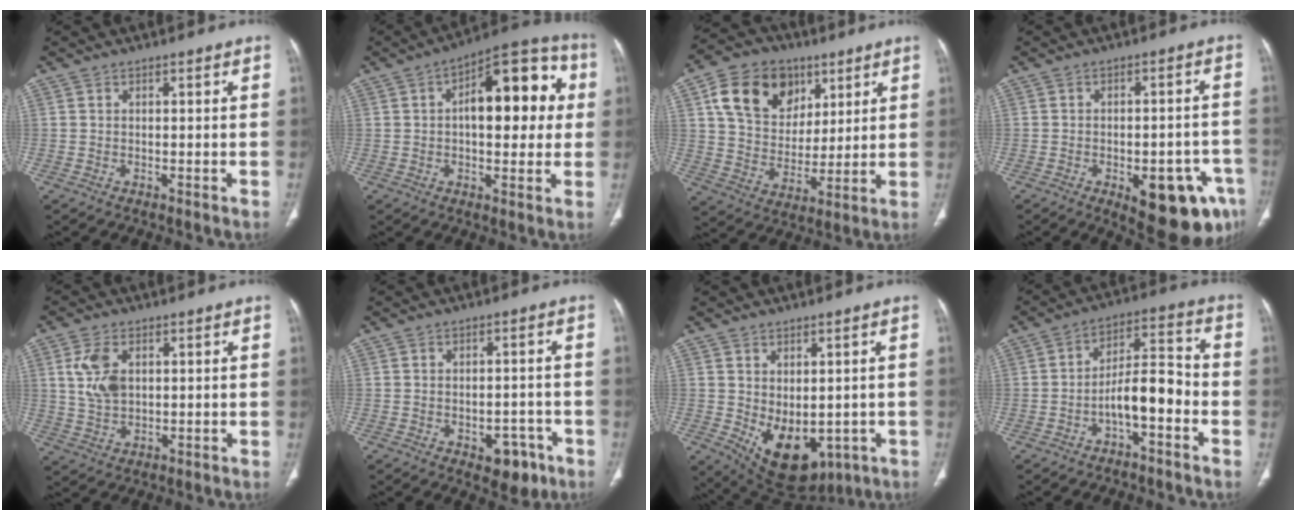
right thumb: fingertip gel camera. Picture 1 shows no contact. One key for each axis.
{"total": 17.8, "fx": 2.8, "fy": 8.5, "fz": 15.3, "tx": -0.171, "ty": 0.031, "tz": 0.034}
{"total": 17.0, "fx": 7.4, "fy": 12.8, "fz": 8.5, "tx": -0.122, "ty": -0.015, "tz": 0.135}
{"total": 15.2, "fx": -6.8, "fy": 6.3, "fz": 12.1, "tx": -0.102, "ty": 0.028, "tz": -0.070}
{"total": 6.9, "fx": 1.8, "fy": 4.2, "fz": 5.2, "tx": -0.104, "ty": -0.003, "tz": 0.042}
{"total": 7.0, "fx": -3.2, "fy": 4.2, "fz": 4.6, "tx": -0.032, "ty": 0.019, "tz": -0.031}
{"total": 12.5, "fx": -2.6, "fy": 7.9, "fz": 9.3, "tx": -0.120, "ty": -0.007, "tz": -0.008}
{"total": 9.4, "fx": -3.5, "fy": 3.7, "fz": 7.9, "tx": -0.124, "ty": 0.049, "tz": -0.060}